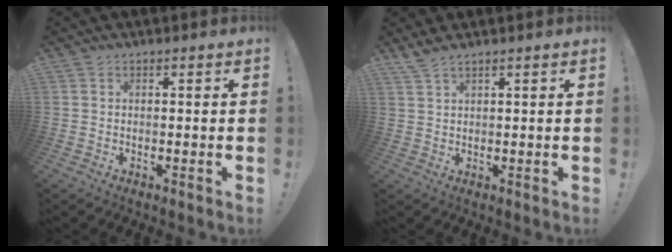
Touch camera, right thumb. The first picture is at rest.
{"total": 2.7, "force": [2.3, 0.0, 1.5], "torque": [-0.035, -0.009, 0.041]}